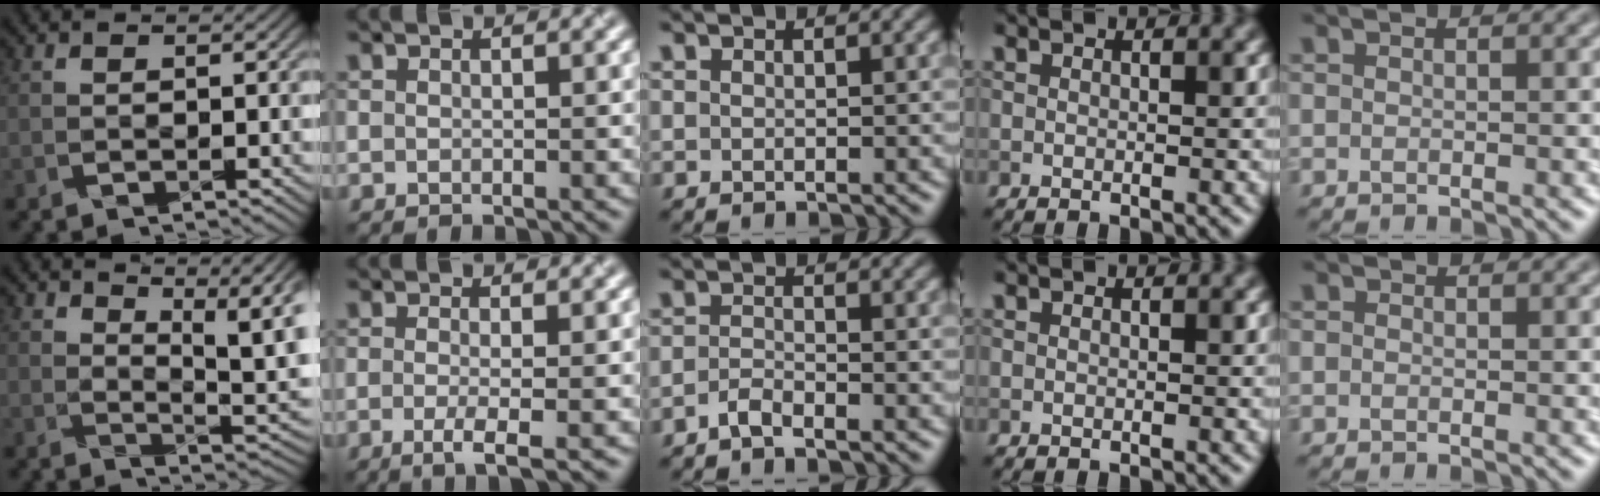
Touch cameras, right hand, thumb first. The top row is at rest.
{"thumb": {"total": 8.0, "force": [3.8, 3.0, 6.4], "torque": [-0.103, -0.002, 0.058]}, "index": {"total": 3.1, "force": [-0.8, 0.8, 2.9], "torque": [-0.050, -0.009, -0.015]}, "middle": {"total": 1.4, "force": [-1.1, 0.3, 0.9], "torque": [-0.020, 0.003, -0.025]}}